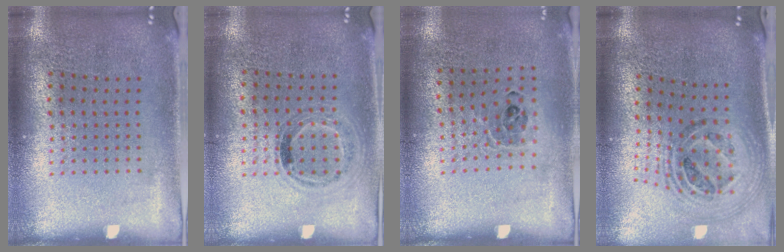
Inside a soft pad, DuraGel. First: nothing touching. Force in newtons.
{"total": 0.9, "press": 0.7, "slide": 0.5}
{"total": 0.9, "press": 0.8, "slide": 0.3}
{"total": 1.7, "press": 1.5, "slide": 0.8}